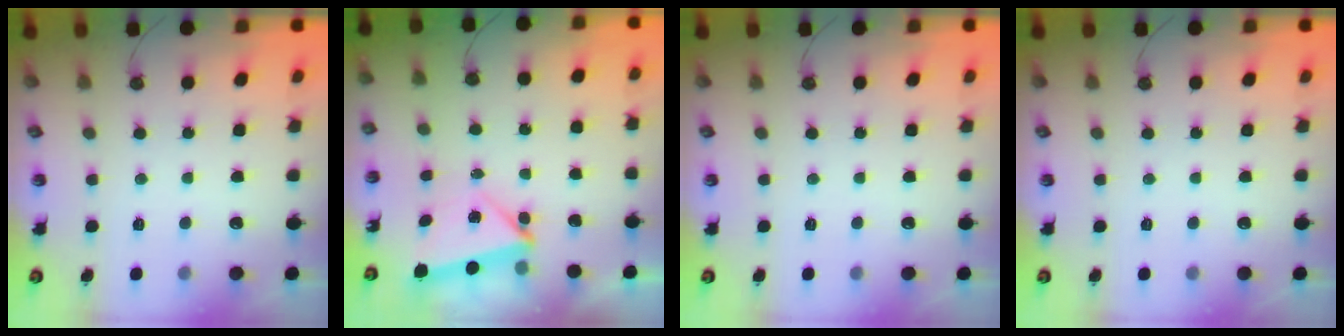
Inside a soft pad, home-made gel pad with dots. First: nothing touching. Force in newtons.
{"total": 5.4, "press": 5.3, "slide": 0.8}
{"total": 0.0}
{"total": 0.0}